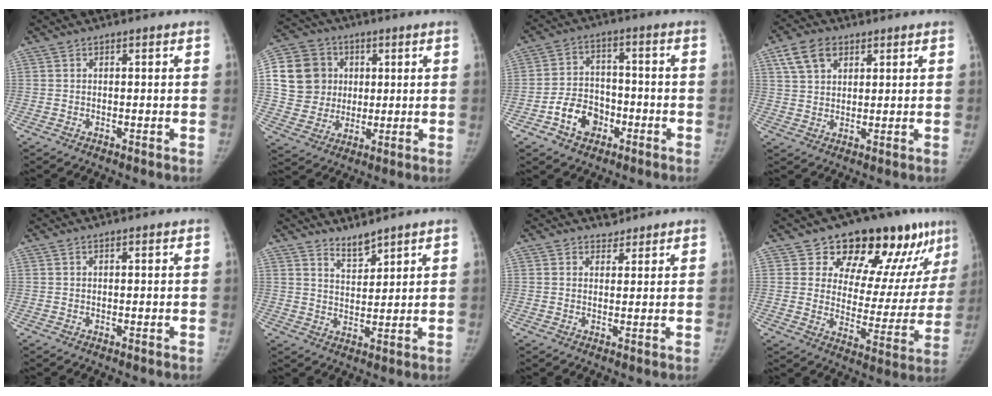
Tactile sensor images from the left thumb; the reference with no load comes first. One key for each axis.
{"total": 14.2, "fx": 2.7, "fy": 13.1, "fz": 4.8, "tx": -0.069, "ty": 0.011, "tz": 0.050}
{"total": 8.7, "fx": -4.1, "fy": 6.5, "fz": 4.0, "tx": -0.043, "ty": 0.031, "tz": -0.073}
{"total": 7.0, "fx": 3.5, "fy": 4.8, "fz": 3.8, "tx": -0.051, "ty": -0.005, "tz": 0.066}
{"total": 0.0}
{"total": 3.9, "fx": 3.7, "fy": 0.8, "fz": 1.2, "tx": -0.010, "ty": -0.036, "tz": 0.070}
{"total": 2.1, "fx": 1.7, "fy": 1.3, "fz": -0.3, "tx": 0.022, "ty": -0.012, "tz": 0.017}
{"total": 20.5, "fx": 13.3, "fy": 9.8, "fz": 12.1, "tx": -0.108, "ty": -0.061, "tz": 0.181}